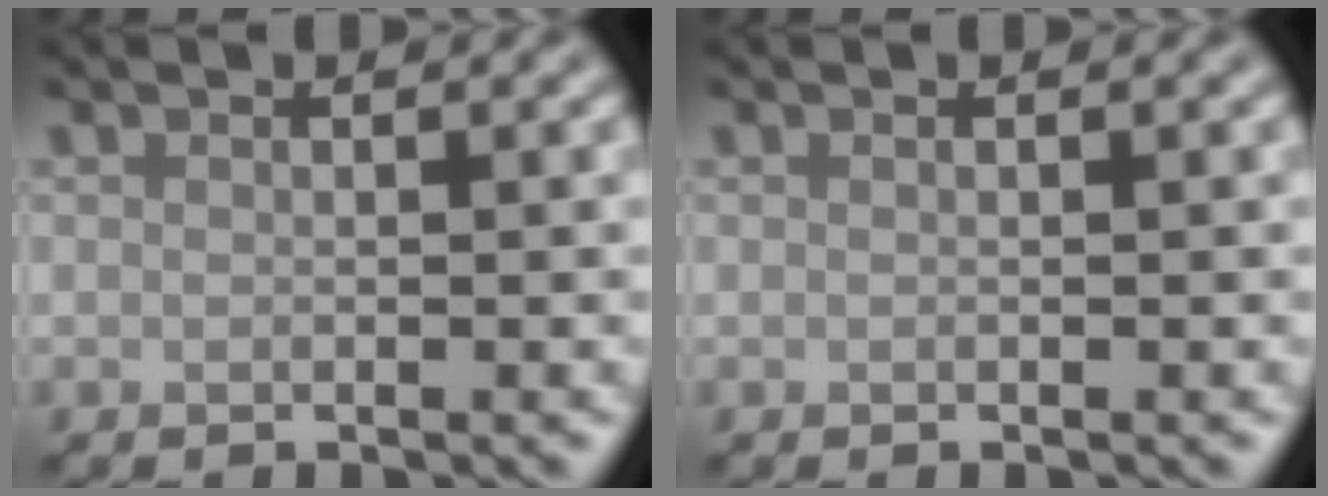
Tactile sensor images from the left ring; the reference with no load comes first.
{"total": 0.0}